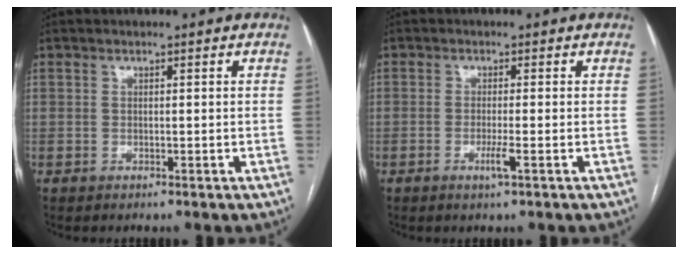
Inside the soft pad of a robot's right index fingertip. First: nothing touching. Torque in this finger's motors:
{"motor_torque": [0.30, 0.27, 0.15, 0.06]}